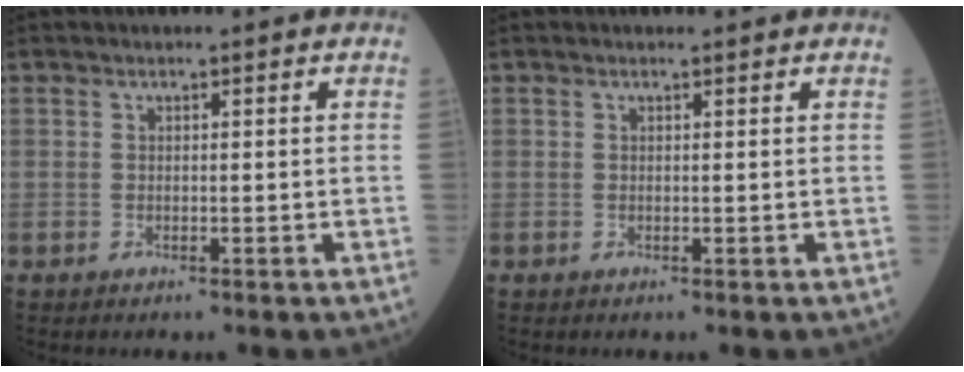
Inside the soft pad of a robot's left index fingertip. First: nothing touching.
{"total": 1.3, "force": [1.3, 0.1, 0.3], "torque": [-0.006, 0.010, 0.015]}